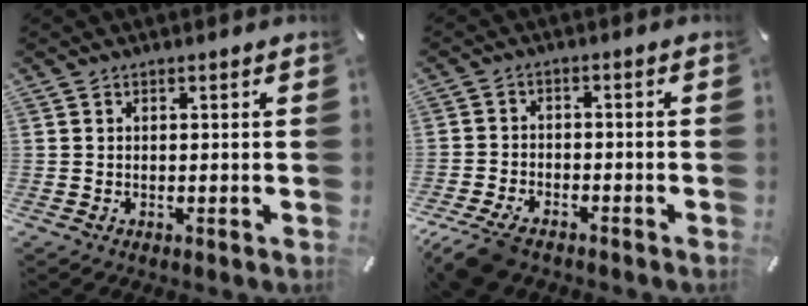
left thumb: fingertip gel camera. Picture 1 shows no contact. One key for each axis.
{"total": 6.9, "fx": -5.1, "fy": 3.1, "fz": 3.3, "tx": -0.086, "ty": 0.013, "tz": -0.100}